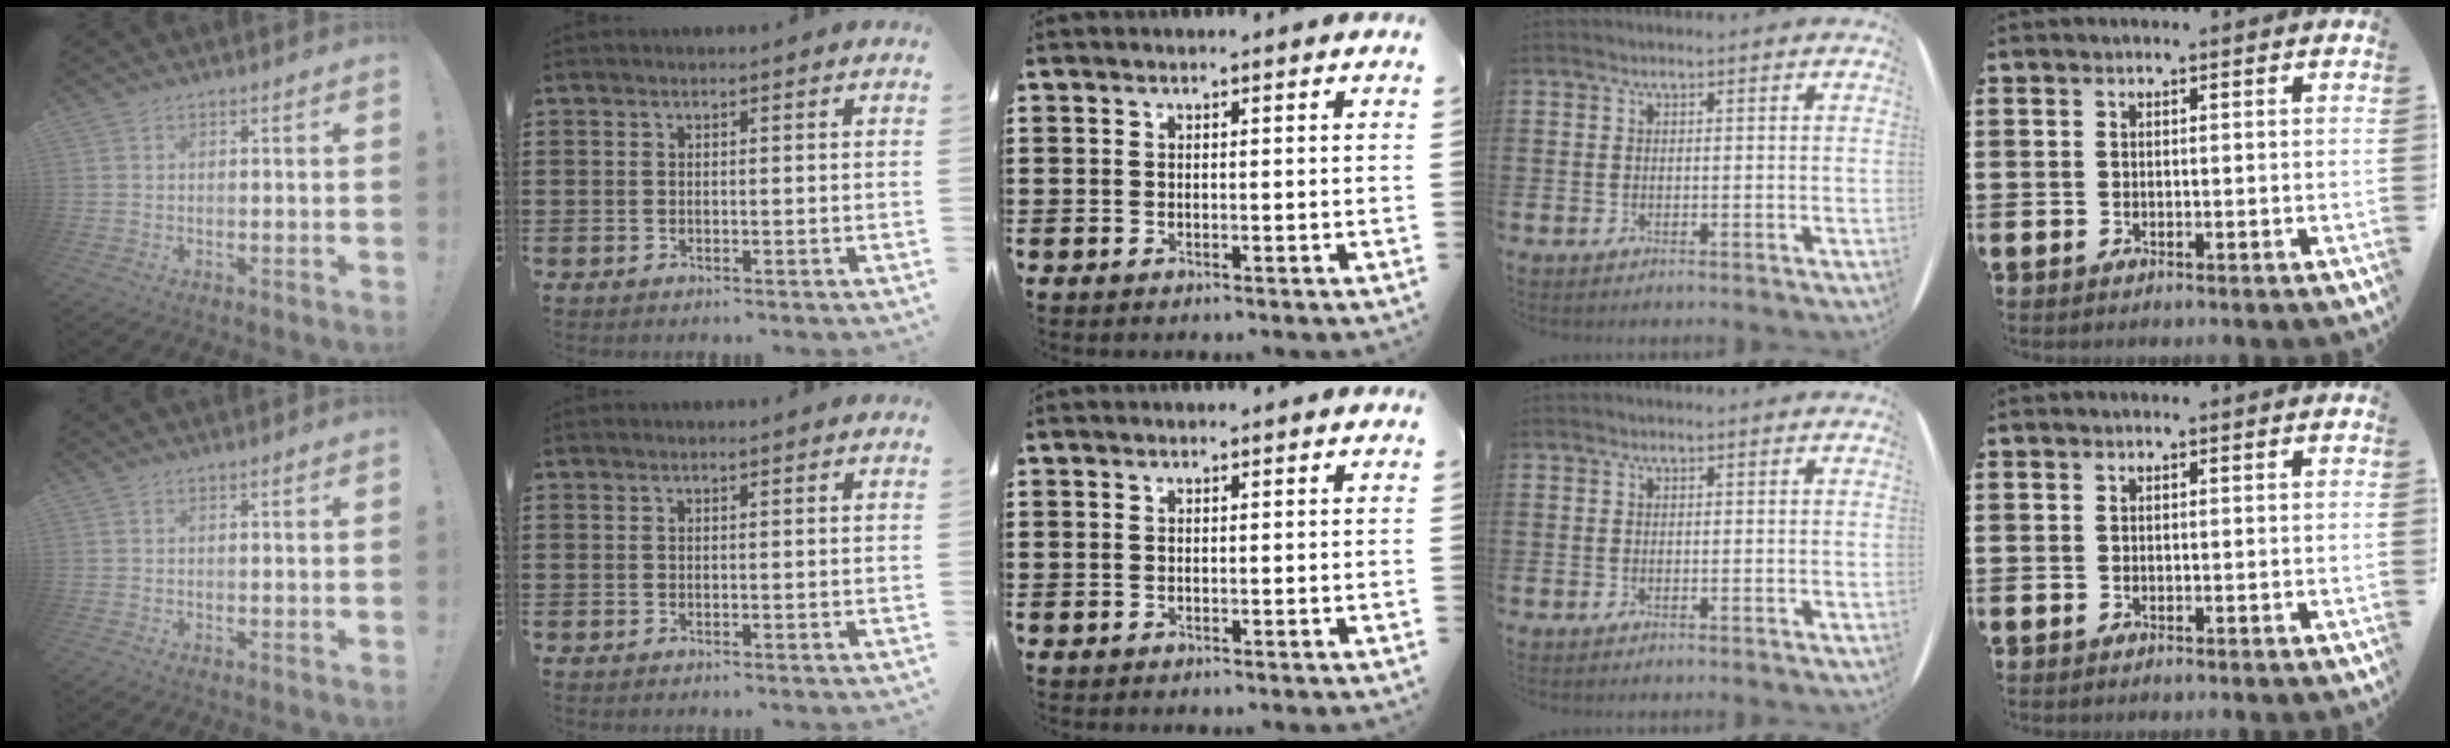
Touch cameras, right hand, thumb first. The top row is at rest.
{}